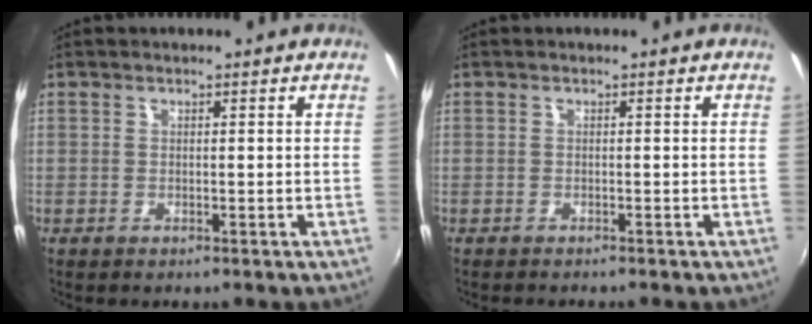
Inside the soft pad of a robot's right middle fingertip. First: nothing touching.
{"total": 0.8, "force": [-0.8, 0.0, 0.1], "torque": [-0.001, -0.005, -0.014]}